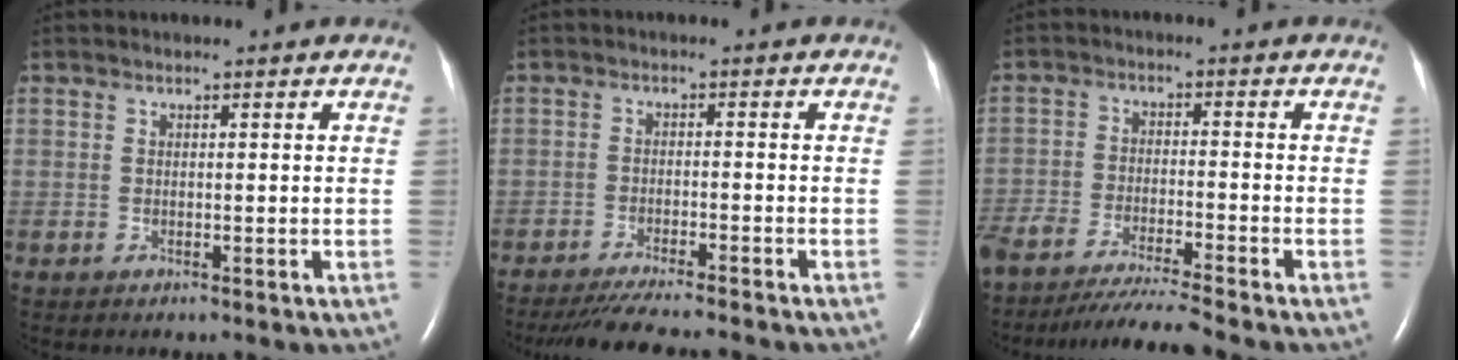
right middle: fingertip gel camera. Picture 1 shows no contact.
{"total": 9.0, "force": [-8.1, -0.3, 3.9], "torque": [-0.051, -0.024, -0.131]}
{"total": 10.1, "force": [-9.2, -1.6, 3.8], "torque": [-0.054, -0.024, -0.158]}